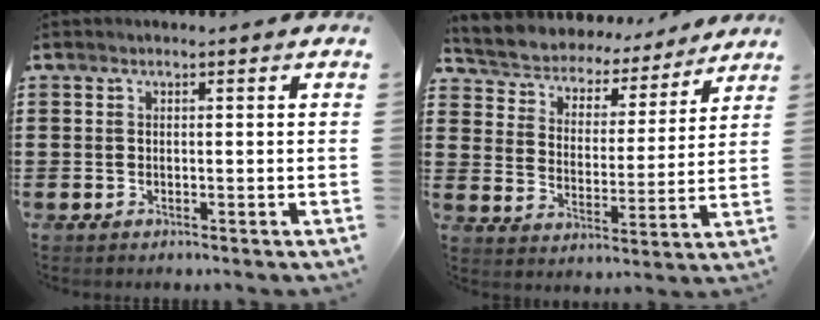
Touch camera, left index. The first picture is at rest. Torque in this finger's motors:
{"motor_torque": [0.88, -1.26, 0.35, 0.04]}